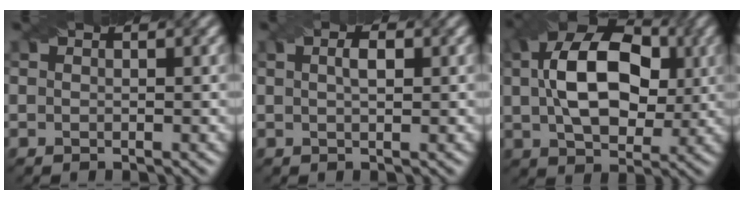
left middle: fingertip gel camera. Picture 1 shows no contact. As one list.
[{"total": 1.6, "force": [0.4, 0.5, 1.4], "torque": [-0.023, 0.002, 0.008]}, {"total": 11.7, "force": [1.8, 7.3, 9.0], "torque": [-0.160, 0.012, 0.030]}]